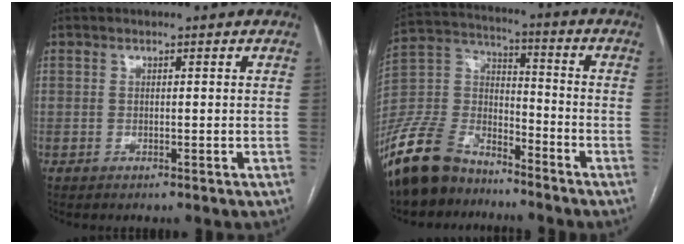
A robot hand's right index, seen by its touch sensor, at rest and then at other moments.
{"total": 14.3, "force": [-11.8, 6.4, 5.0], "torque": [-0.116, 0.017, -0.227]}